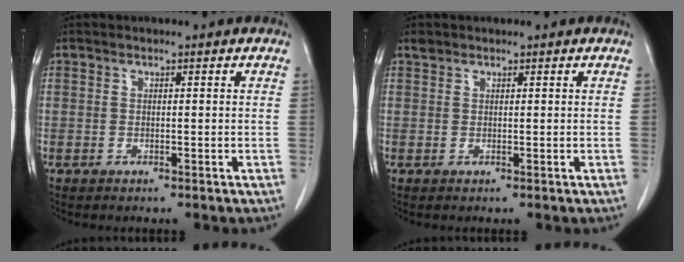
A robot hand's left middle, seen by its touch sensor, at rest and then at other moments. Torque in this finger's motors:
{"motor_torque": [0.06, -0.01, -0.11, 0.00]}